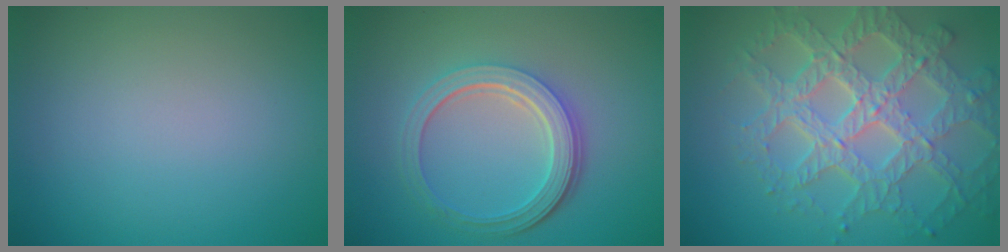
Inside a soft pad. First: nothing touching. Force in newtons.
{"total": 5.2, "press": 3.9, "slide": 3.5}
{"total": 8.0, "press": 6.1, "slide": 5.2}